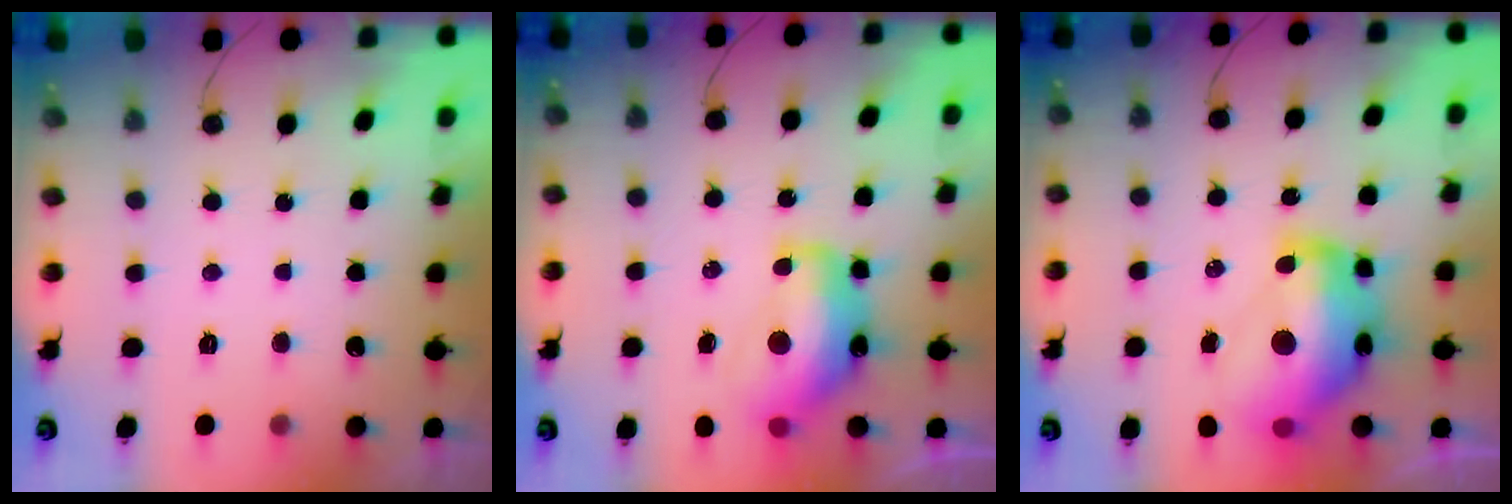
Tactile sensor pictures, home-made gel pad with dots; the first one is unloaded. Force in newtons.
{"total": 13.6, "press": 13.6, "slide": 1.0}
{"total": 19.5, "press": 19.4, "slide": 2.1}